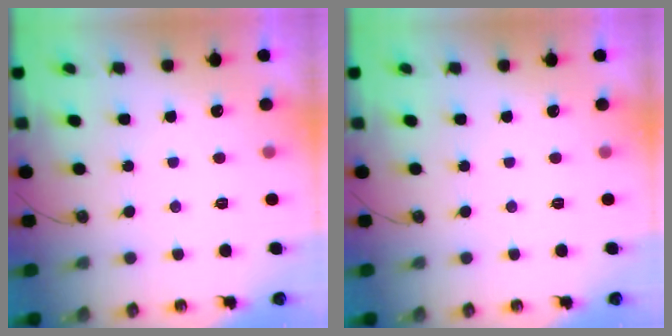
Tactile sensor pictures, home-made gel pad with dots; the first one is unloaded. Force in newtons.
{"total": 0.0}